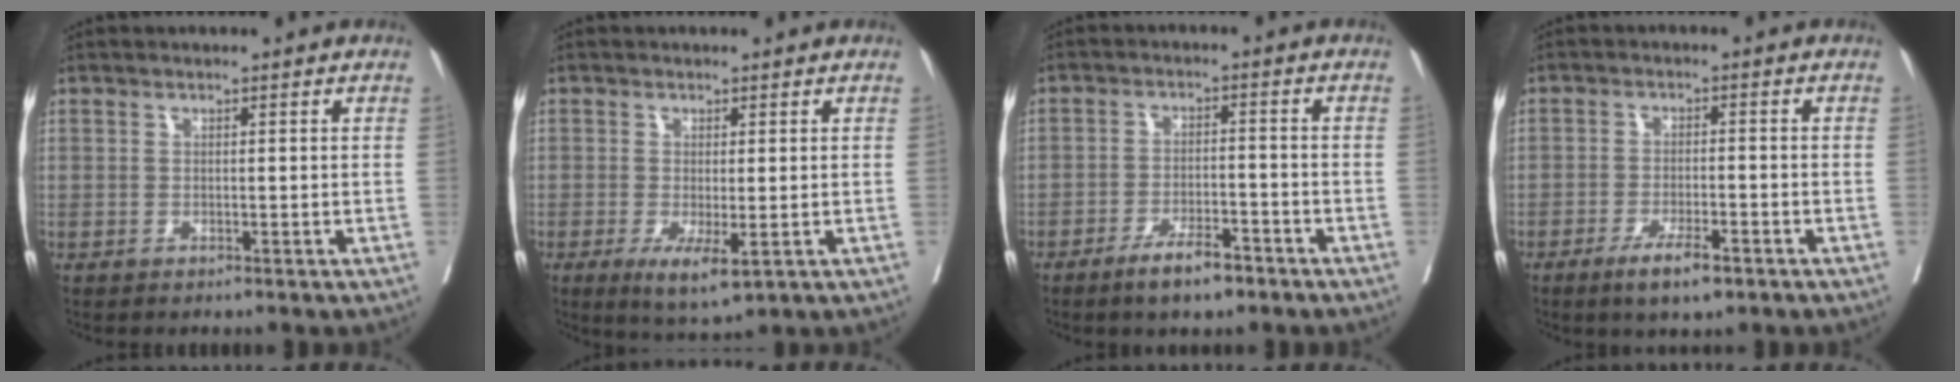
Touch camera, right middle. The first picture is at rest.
{"total": 5.2, "force": [-1.7, 1.4, 4.7], "torque": [-0.078, -0.015, -0.019]}
{"total": 5.7, "force": [-4.0, 1.5, 3.7], "torque": [-0.068, -0.002, -0.066]}
{"total": 5.3, "force": [-3.3, 1.1, 4.0], "torque": [-0.074, -0.007, -0.052]}